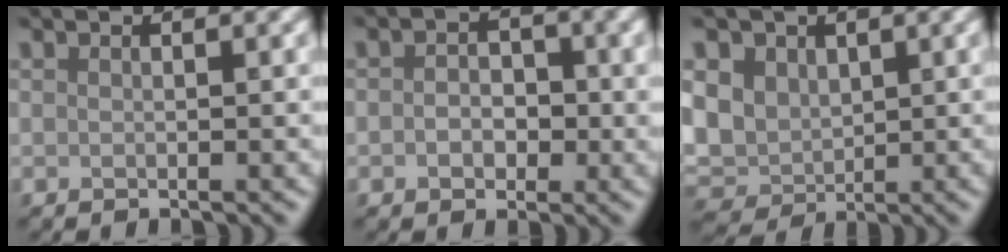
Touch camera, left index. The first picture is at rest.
{"total": 2.6, "force": [-0.2, 2.1, 1.6], "torque": [-0.016, -0.001, -0.014]}
{"total": 6.3, "force": [1.2, 5.1, 3.4], "torque": [-0.082, 0.008, 0.015]}